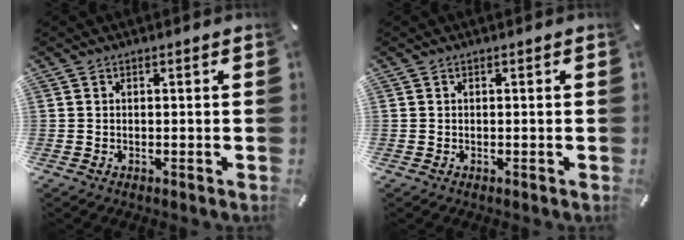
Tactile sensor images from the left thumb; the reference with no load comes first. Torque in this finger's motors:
{"motor_torque": [-0.01, 0.02, -0.07, 0.07, 0.00]}